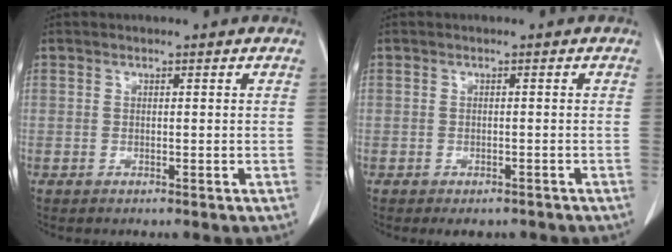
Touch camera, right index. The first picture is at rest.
{"total": 3.3, "force": [-2.6, 1.7, 0.9], "torque": [-0.002, 0.002, -0.032]}